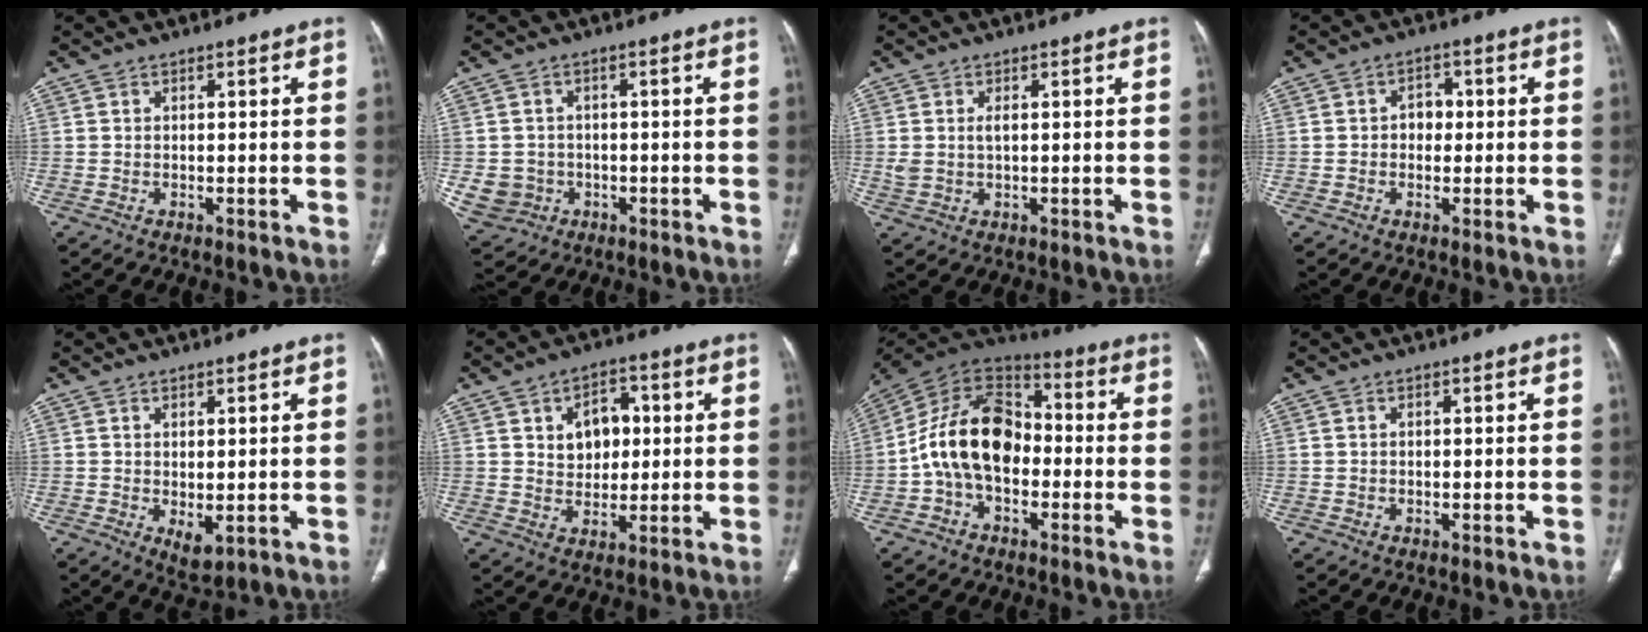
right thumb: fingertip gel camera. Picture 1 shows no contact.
{"total": 5.8, "force": [-1.1, 5.5, 1.5], "torque": [-0.021, 0.011, -0.010]}
{"total": 2.9, "force": [0.3, 1.6, 2.4], "torque": [-0.059, 0.003, 0.011]}
{"total": 3.3, "force": [0.0, 2.7, 2.0], "torque": [-0.010, 0.009, -0.006]}
{"total": 3.4, "force": [-0.4, 1.7, 2.9], "torque": [-0.044, -0.013, 0.008]}
{"total": 8.2, "force": [1.9, 6.0, 5.3], "torque": [-0.042, -0.001, 0.031]}
{"total": 16.6, "force": [-2.4, 11.1, 12.1], "torque": [-0.199, 0.047, -0.052]}
{"total": 0.0}